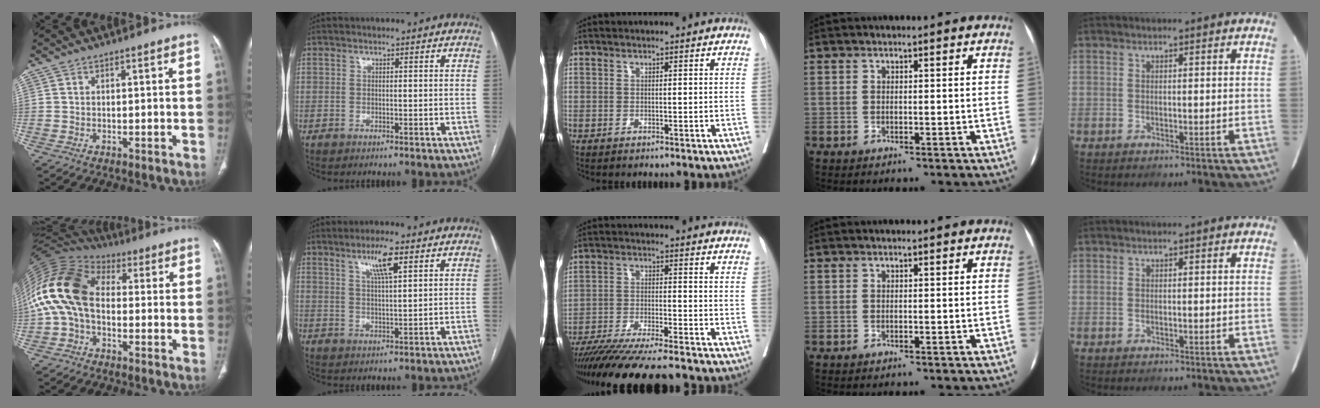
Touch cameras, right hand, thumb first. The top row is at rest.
{"thumb": {"total": 15.4, "force": [-0.6, 10.0, 11.6], "torque": [-0.239, 0.038, -0.024]}, "index": {"total": 5.6, "force": [3.0, 0.5, 4.7], "torque": [-0.085, 0.001, 0.054]}, "middle": {"total": 18.2, "force": [-16.1, 1.1, 8.3], "torque": [-0.139, -0.035, -0.245]}}